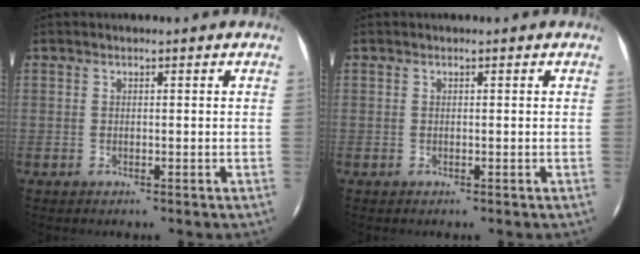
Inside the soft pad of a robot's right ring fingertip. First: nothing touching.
{"total": 0.0}